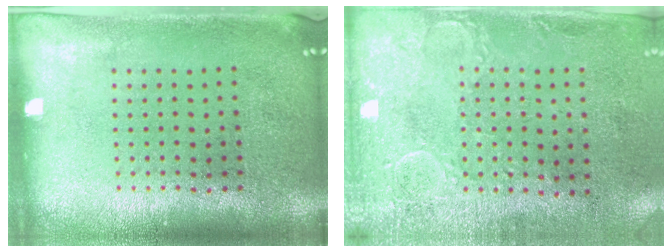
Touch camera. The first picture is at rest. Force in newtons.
{"total": 2.9, "press": 2.3, "slide": 1.8}